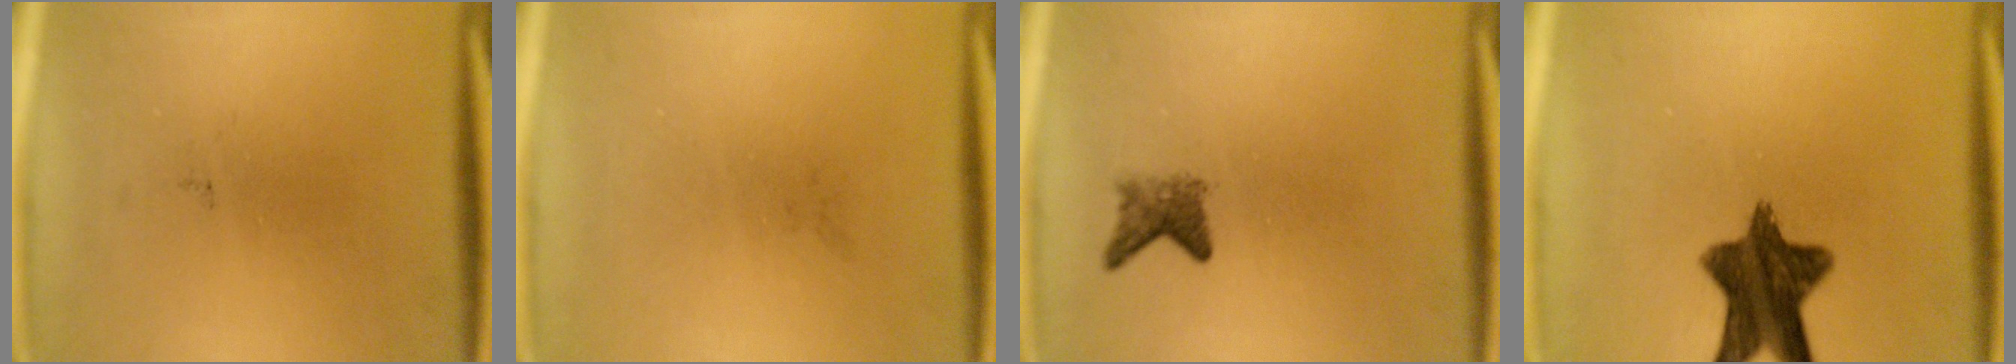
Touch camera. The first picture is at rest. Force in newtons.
{"total": 0.0}
{"total": 2.3}
{"total": 11.3}